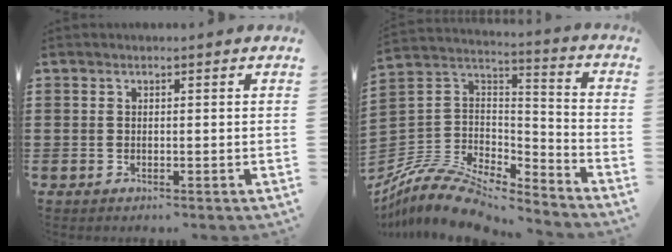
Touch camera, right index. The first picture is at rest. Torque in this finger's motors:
{"motor_torque": [-1.18, 0.96, 0.18, 0.05]}